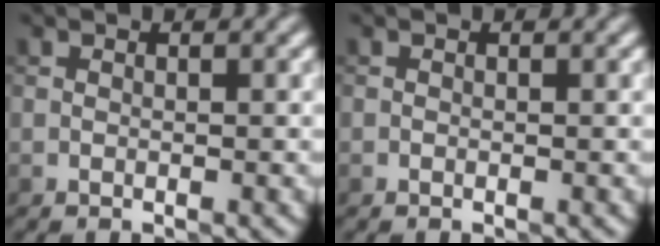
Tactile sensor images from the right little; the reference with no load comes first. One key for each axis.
{"total": 0.0}